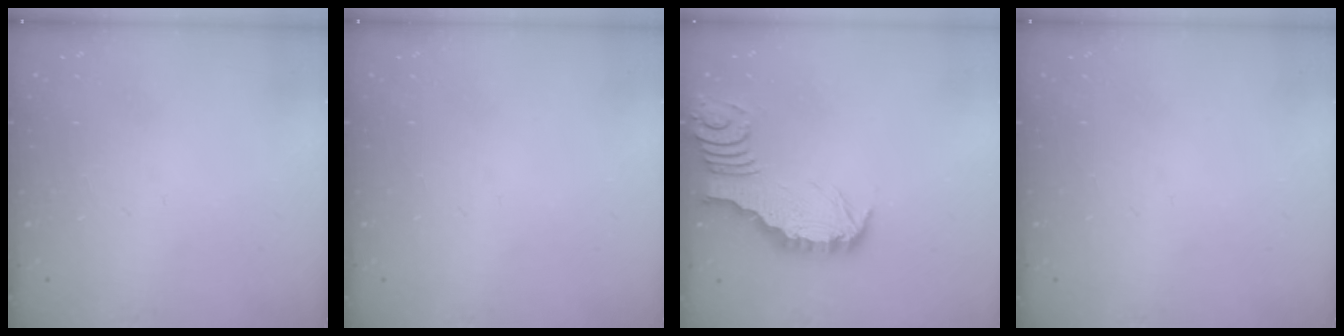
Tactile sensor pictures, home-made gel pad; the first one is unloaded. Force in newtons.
{"total": 0.0}
{"total": 3.2, "press": 3.1, "slide": 0.4}
{"total": 0.0}